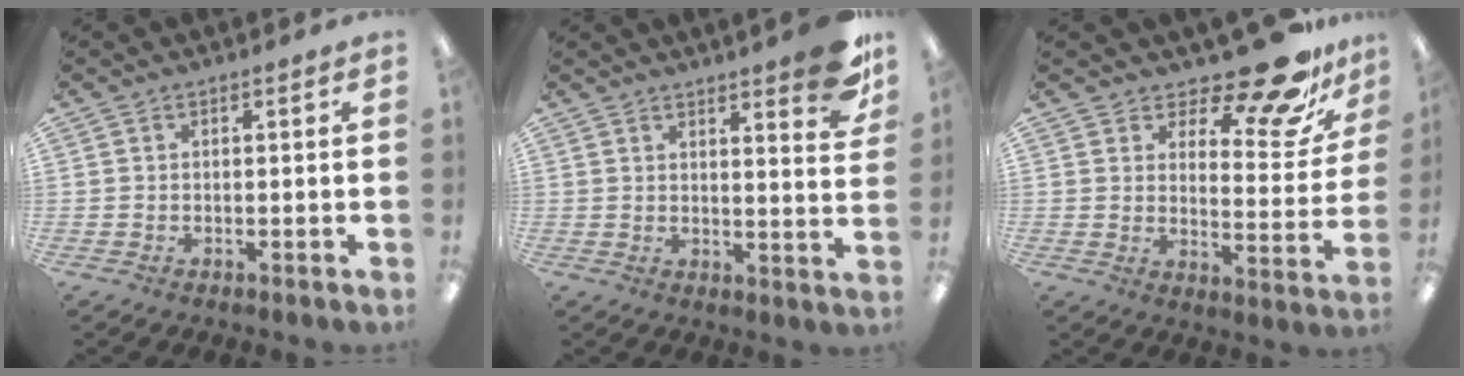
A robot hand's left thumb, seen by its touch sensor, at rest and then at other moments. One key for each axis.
{"total": 8.2, "fx": 6.2, "fy": 1.4, "fz": 5.2, "tx": -0.060, "ty": -0.039, "tz": 0.100}
{"total": 15.3, "fx": 12.9, "fy": 4.4, "fz": 7.1, "tx": -0.099, "ty": -0.105, "tz": 0.216}